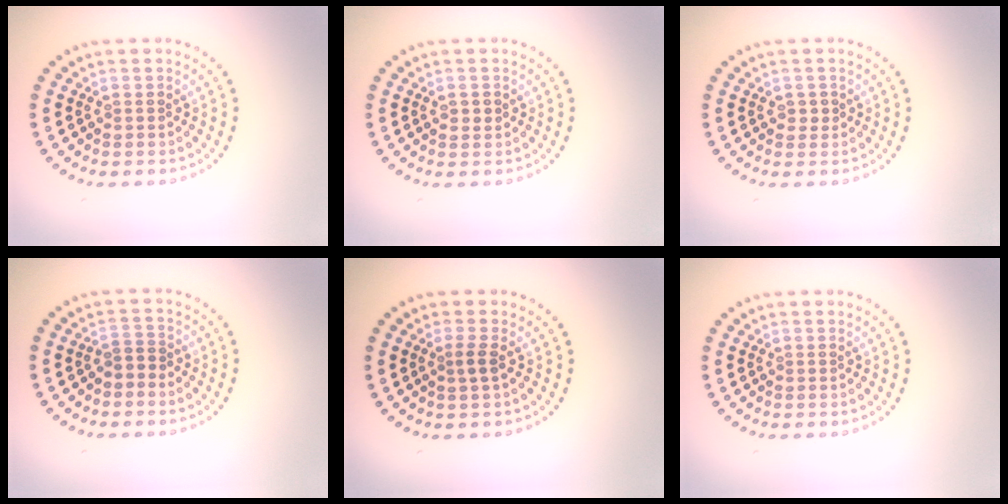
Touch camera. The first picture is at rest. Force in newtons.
{"total": 1.1, "press": 1.1, "slide": 0.1}
{"total": 1.0, "press": 0.9, "slide": 0.3}
{"total": 1.5, "press": 1.2, "slide": 0.9}
{"total": 1.2, "press": 0.9, "slide": 0.8}
{"total": 0.0}